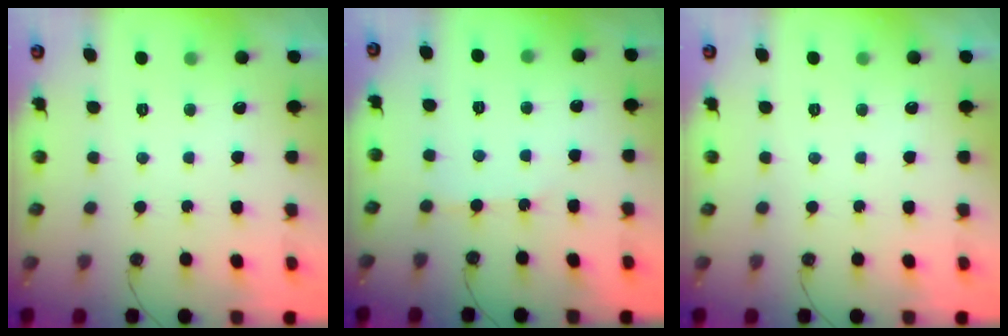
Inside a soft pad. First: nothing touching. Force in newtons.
{"total": 4.9, "press": 4.9, "slide": 0.1}
{"total": 0.0}